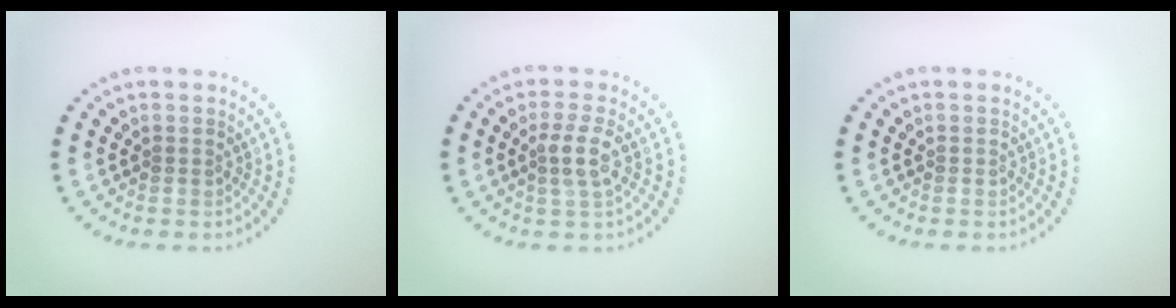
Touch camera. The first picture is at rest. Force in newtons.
{"total": 2.4, "press": 2.2, "slide": 1.1}
{"total": 0.0}